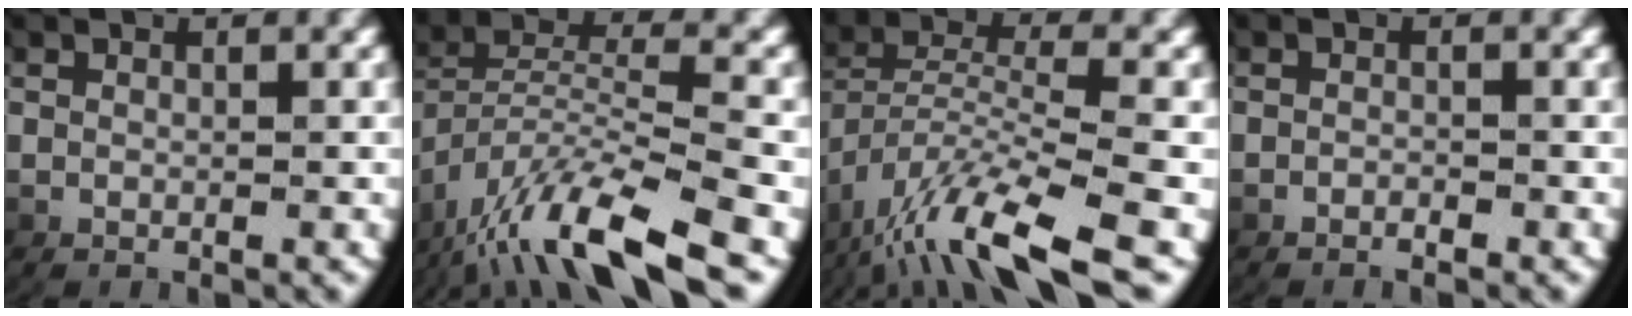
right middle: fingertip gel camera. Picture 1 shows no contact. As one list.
[{"total": 6.6, "force": [-3.8, 1.8, 5.2], "torque": [-0.101, -0.012, -0.049]}, {"total": 7.0, "force": [-4.4, 1.5, 5.3], "torque": [-0.111, -0.020, -0.053]}, {"total": 0.8, "force": [-0.8, -0.1, 0.2], "torque": [-0.008, 0.000, -0.016]}]